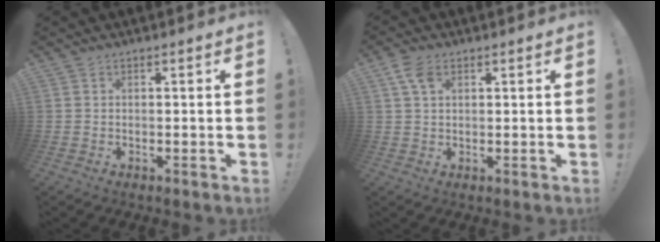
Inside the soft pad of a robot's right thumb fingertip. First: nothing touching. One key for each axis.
{"total": 5.1, "fx": 2.3, "fy": 3.0, "fz": 3.3, "tx": -0.064, "ty": -0.001, "tz": 0.045}